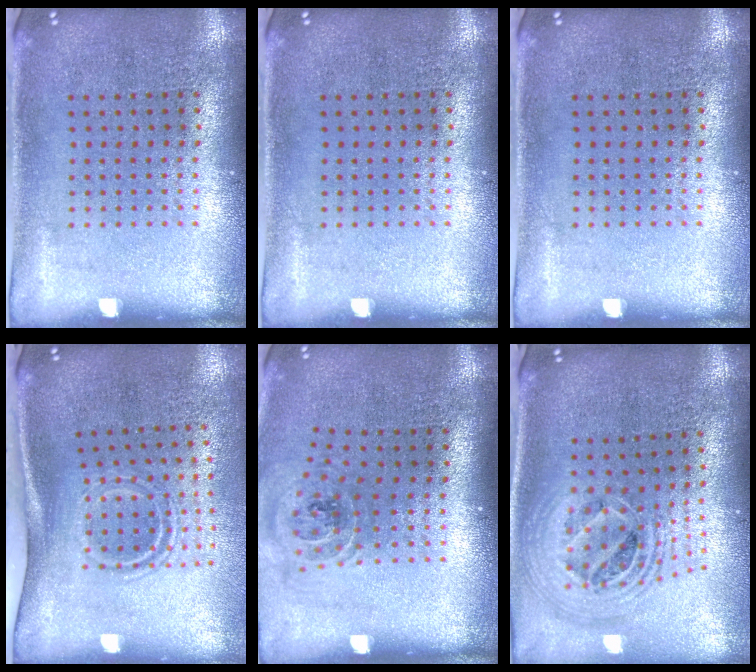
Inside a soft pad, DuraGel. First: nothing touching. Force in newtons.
{"total": 0.0}
{"total": 0.0}
{"total": 1.9, "press": 1.1, "slide": 1.5}
{"total": 1.1, "press": 1.0, "slide": 0.2}
{"total": 2.3, "press": 1.8, "slide": 1.5}